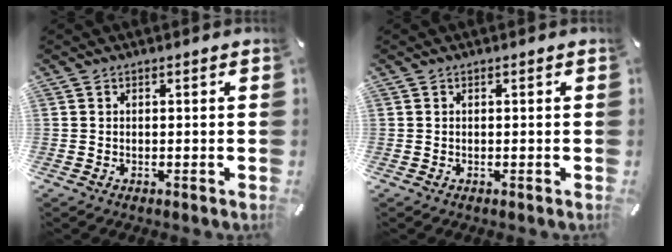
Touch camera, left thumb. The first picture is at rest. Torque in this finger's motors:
{"motor_torque": [0.00, 0.00, -0.01, -0.01, 0.00]}